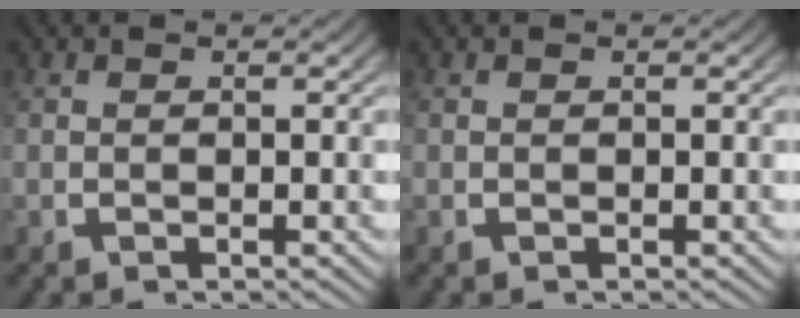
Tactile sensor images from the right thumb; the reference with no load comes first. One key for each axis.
{"total": 0.0}